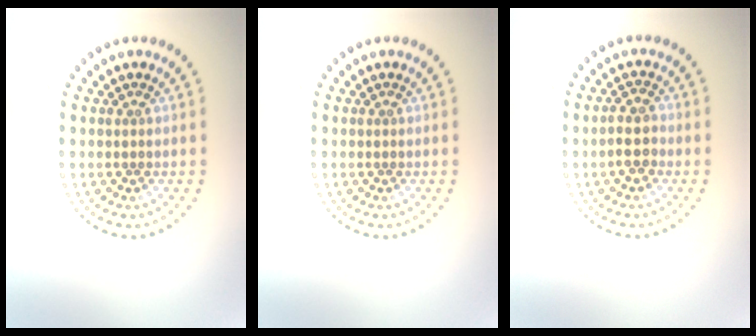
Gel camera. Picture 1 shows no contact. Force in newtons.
{"total": 0.0}
{"total": 2.3, "press": 2.2, "slide": 0.7}